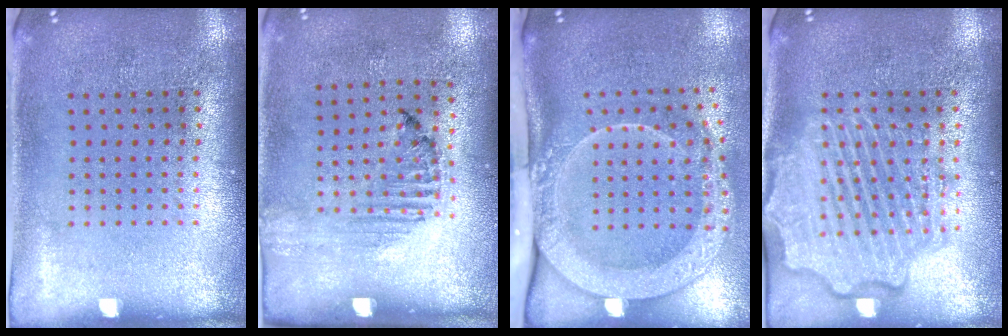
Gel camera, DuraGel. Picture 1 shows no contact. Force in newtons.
{"total": 1.3, "press": 1.1, "slide": 0.7}
{"total": 3.0, "press": 2.2, "slide": 2.1}
{"total": 4.1, "press": 4.1, "slide": 0.5}